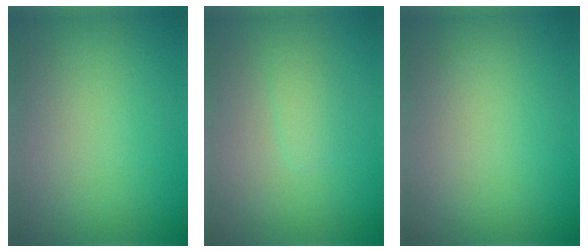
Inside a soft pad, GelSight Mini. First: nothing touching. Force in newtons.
{"total": 1.2, "press": 1.2, "slide": 0.0}
{"total": 0.0}